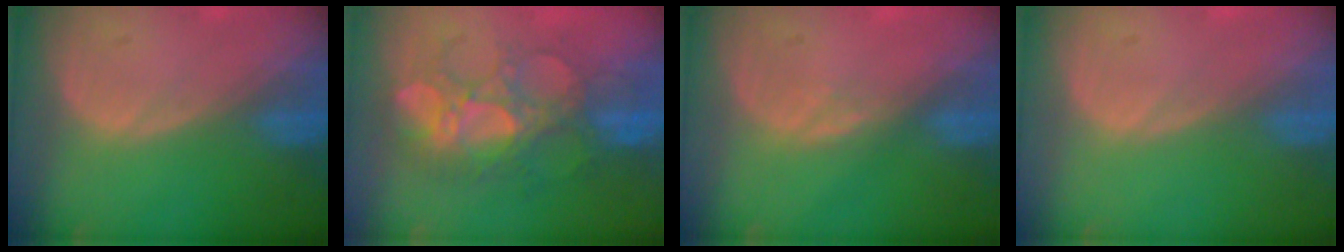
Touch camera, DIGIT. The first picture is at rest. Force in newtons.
{"total": 8.8, "press": 8.7, "slide": 1.6}
{"total": 0.9, "press": 0.9, "slide": 0.4}
{"total": 0.0}